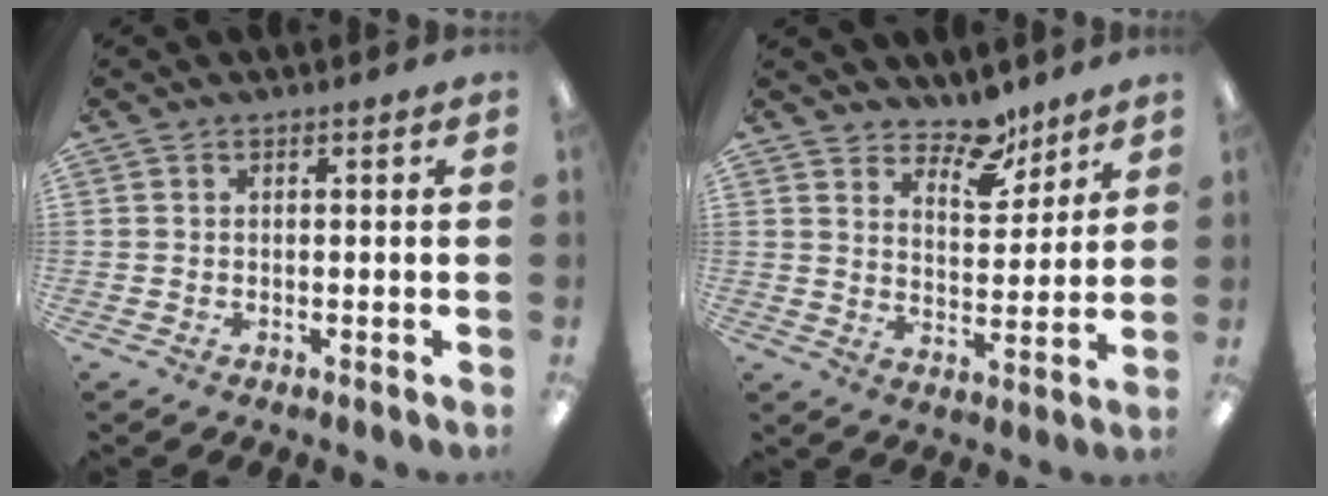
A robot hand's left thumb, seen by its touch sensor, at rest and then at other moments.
{"total": 9.1, "force": [7.8, 3.9, 2.7], "torque": [-0.024, -0.057, 0.138]}